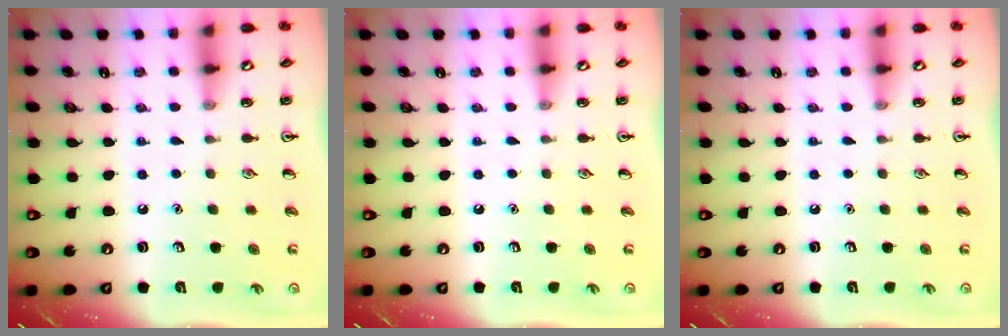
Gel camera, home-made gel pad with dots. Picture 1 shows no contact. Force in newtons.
{"total": 0.0}
{"total": 0.0}